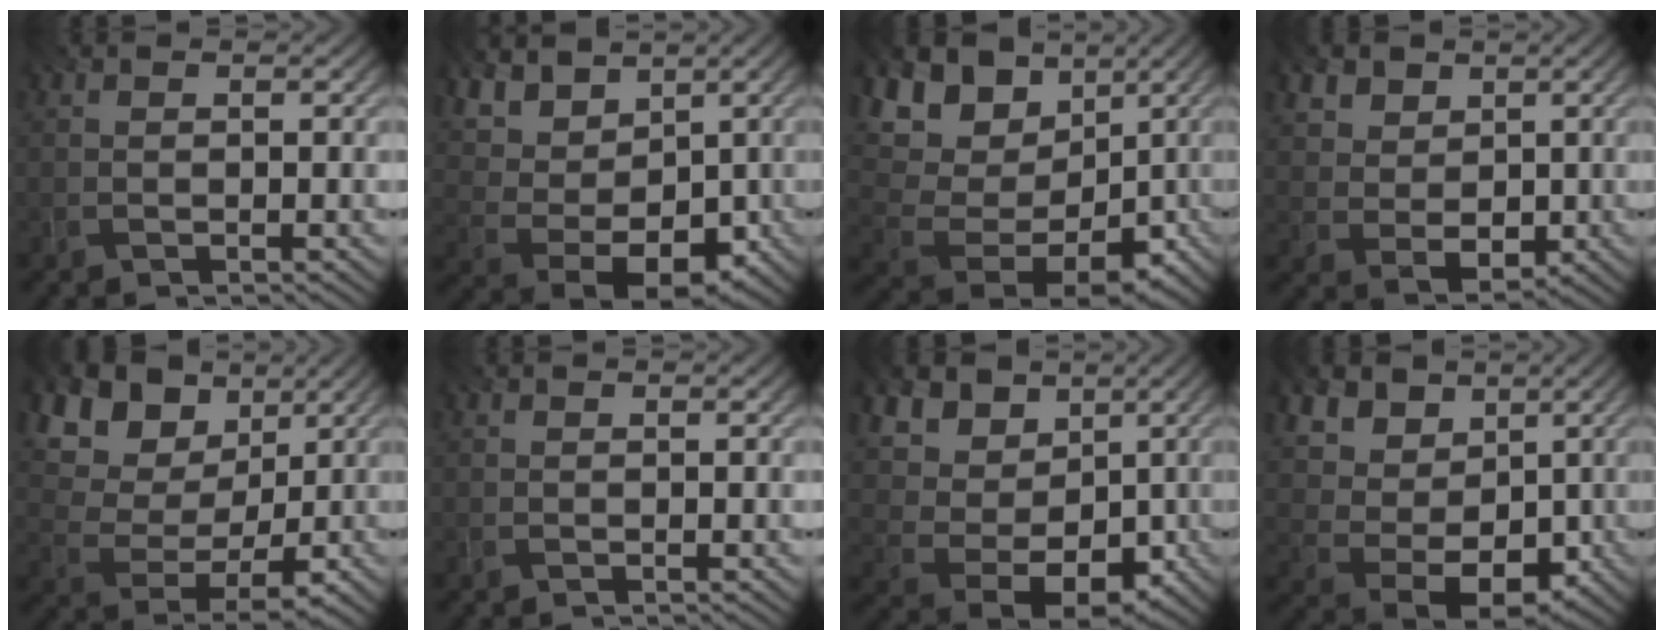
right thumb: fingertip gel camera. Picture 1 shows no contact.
{"total": 10.0, "force": [3.5, 6.9, 6.3], "torque": [-0.144, 0.011, 0.066]}
{"total": 15.6, "force": [4.5, 11.5, 9.6], "torque": [-0.212, 0.030, 0.096]}
{"total": 5.8, "force": [2.1, 4.6, 2.8], "torque": [-0.093, -0.007, 0.041]}
{"total": 13.2, "force": [6.9, 8.8, 7.1], "torque": [-0.173, 0.032, 0.120]}
{"total": 0.0}
{"total": 13.4, "force": [3.4, 10.5, 7.6], "torque": [-0.193, 0.025, 0.067]}
{"total": 12.0, "force": [3.7, 9.4, 6.5], "torque": [-0.169, 0.024, 0.063]}